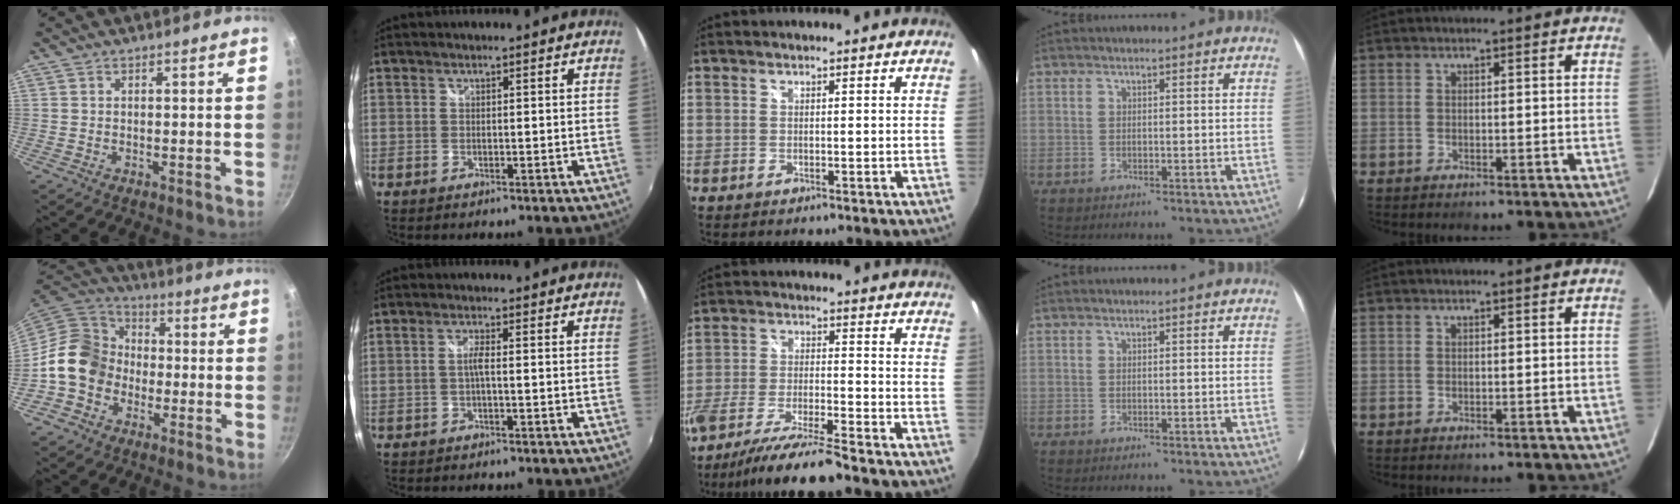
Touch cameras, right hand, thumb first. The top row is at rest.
{"thumb": {"total": 12.8, "force": [-2.7, 10.9, 6.2], "torque": [-0.067, 0.040, -0.067]}, "index": {"total": 1.6, "force": [-0.3, -0.2, 1.6], "torque": [-0.029, 0.000, -0.007]}, "middle": {"total": 11.9, "force": [-10.1, -0.2, 6.2], "torque": [-0.132, -0.025, -0.182]}}